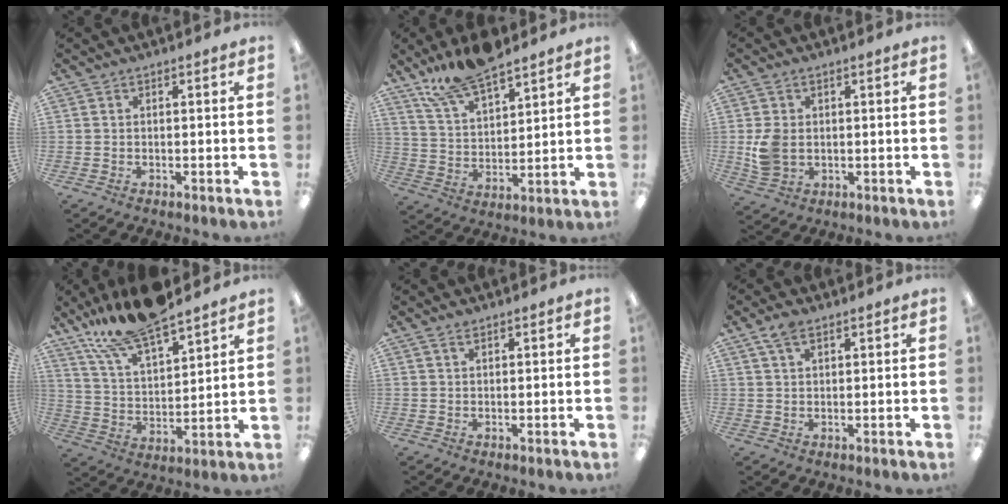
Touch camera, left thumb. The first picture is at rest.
{"total": 13.4, "force": [10.8, 4.8, 6.4], "torque": [-0.121, -0.055, 0.196]}
{"total": 6.6, "force": [0.4, 4.7, 4.5], "torque": [-0.096, 0.002, 0.008]}
{"total": 15.9, "force": [13.6, 4.1, 7.2], "torque": [-0.156, -0.074, 0.243]}
{"total": 1.6, "force": [1.1, 0.7, 0.9], "torque": [-0.021, 0.001, 0.021]}
{"total": 4.6, "force": [2.9, 2.2, 2.8], "torque": [-0.052, -0.001, 0.052]}